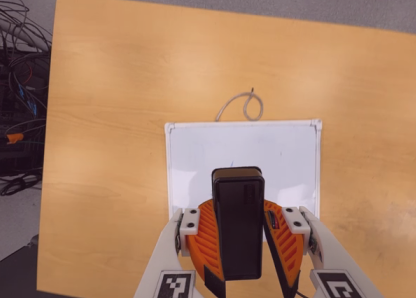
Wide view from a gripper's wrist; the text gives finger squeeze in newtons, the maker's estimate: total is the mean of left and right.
{"total": 9.0, "left": 9.3, "right": 8.7}